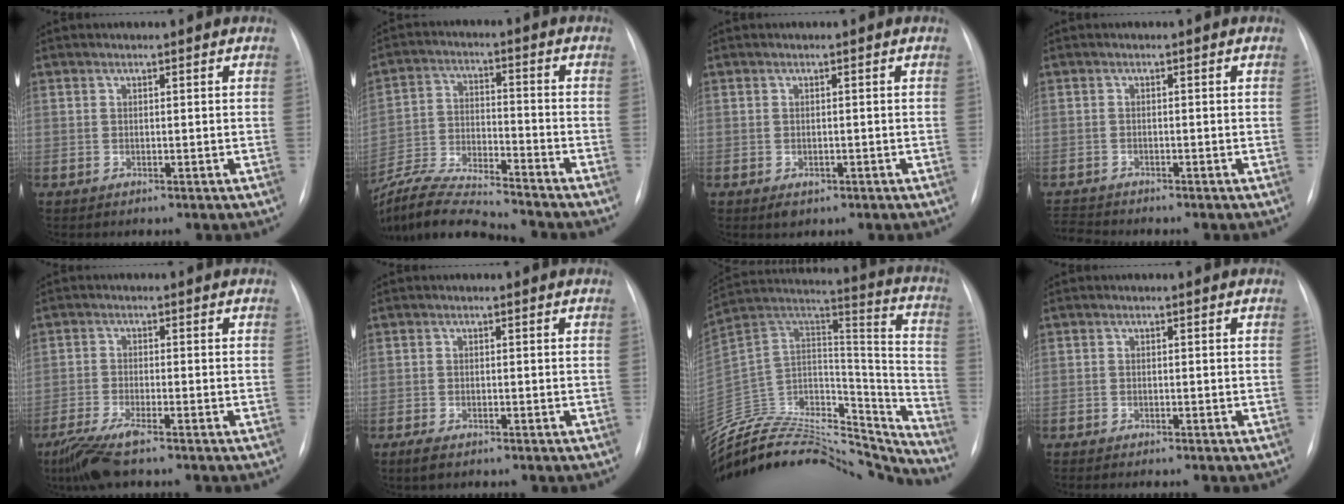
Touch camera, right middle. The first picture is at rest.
{"total": 15.0, "force": [-14.1, 0.1, 5.2], "torque": [-0.102, -0.006, -0.252]}
{"total": 1.5, "force": [-0.7, 1.0, 0.9], "torque": [-0.011, 0.000, -0.003]}
{"total": 2.8, "force": [-2.8, -0.3, -0.1], "torque": [-0.004, -0.020, -0.048]}
{"total": 6.2, "force": [-4.6, 0.4, 4.2], "torque": [-0.090, -0.020, -0.085]}
{"total": 2.0, "force": [-1.5, 0.7, 1.2], "torque": [-0.035, -0.006, -0.025]}
{"total": 34.5, "force": [-32.1, 7.7, 10.1], "torque": [-0.172, 0.001, -0.489]}
{"total": 3.1, "force": [-2.7, 0.5, 1.5], "torque": [-0.024, -0.007, -0.032]}